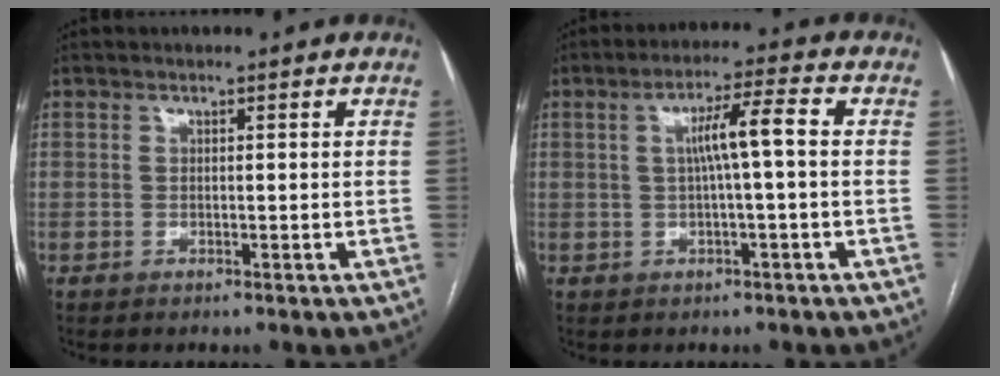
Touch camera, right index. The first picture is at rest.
{"total": 6.1, "force": [0.4, 0.0, 6.0], "torque": [-0.103, 0.015, 0.008]}